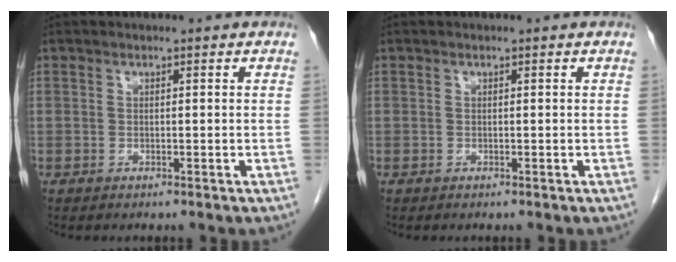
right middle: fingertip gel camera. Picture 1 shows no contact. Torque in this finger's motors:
{"motor_torque": [0.05, -0.07, 0.01, 0.00]}